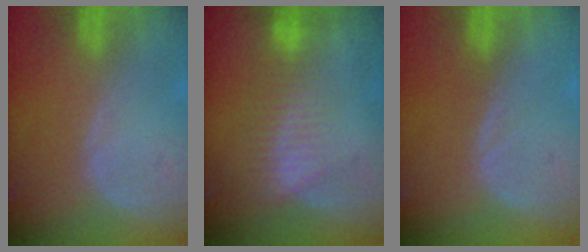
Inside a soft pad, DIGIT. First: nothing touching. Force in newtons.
{"total": 7.2, "press": 6.1, "slide": 3.8}
{"total": 0.0}